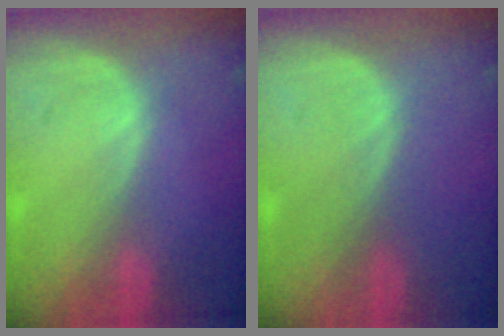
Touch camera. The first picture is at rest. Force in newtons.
{"total": 0.0}